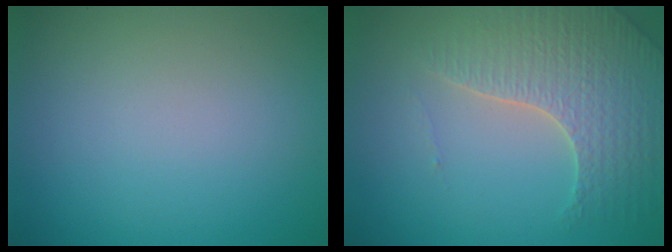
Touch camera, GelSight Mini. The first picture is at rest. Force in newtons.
{"total": 4.4, "press": 4.3, "slide": 1.1}